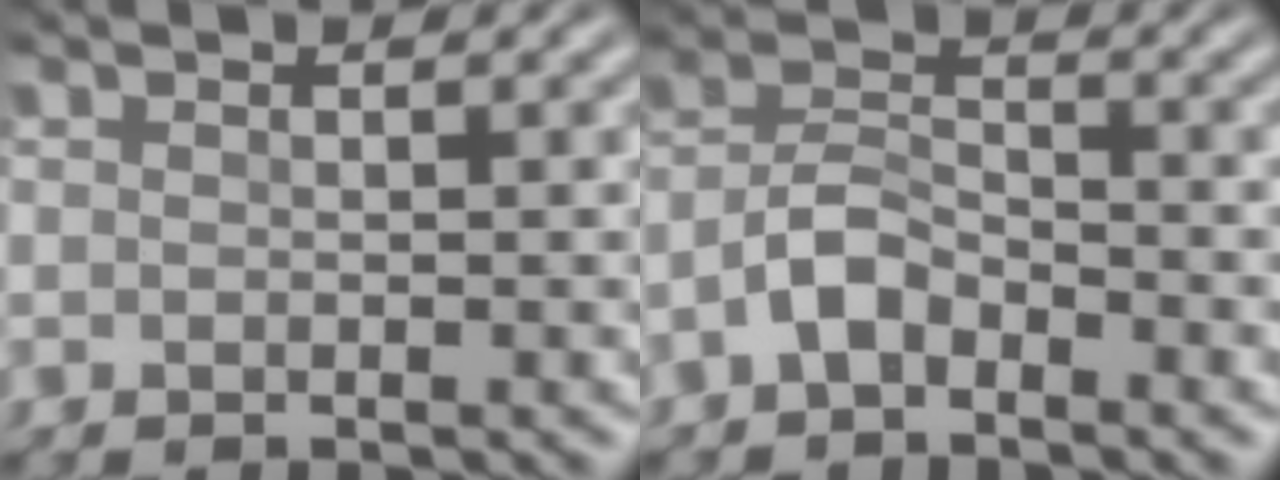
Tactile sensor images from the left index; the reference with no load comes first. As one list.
[{"total": 2.8, "force": [-2.0, 1.2, 1.7], "torque": [-0.036, 0.014, -0.047]}]